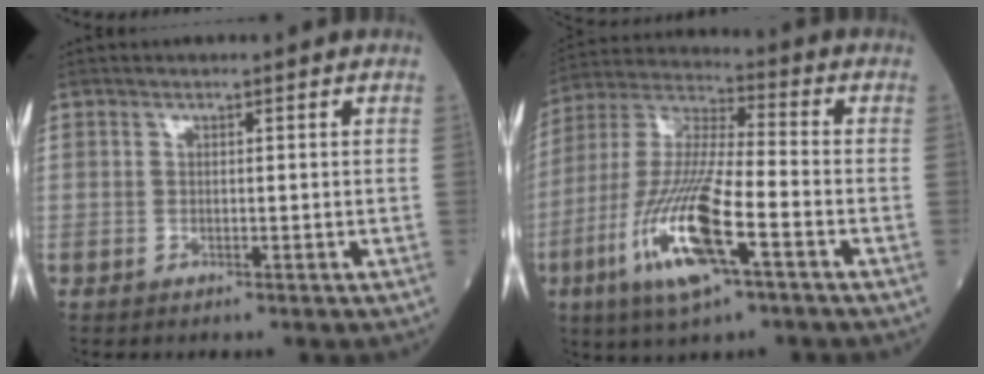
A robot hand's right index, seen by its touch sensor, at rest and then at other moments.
{"total": 16.4, "force": [-6.5, 2.5, 14.8], "torque": [-0.311, -0.019, -0.121]}